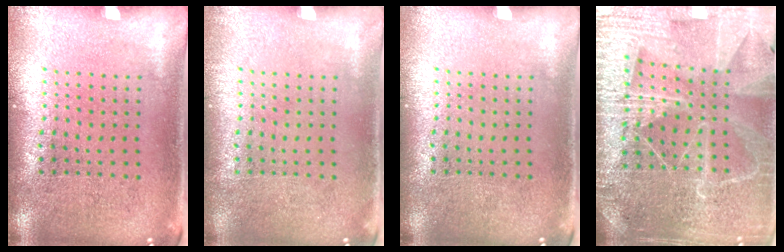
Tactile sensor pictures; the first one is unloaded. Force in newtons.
{"total": 0.0}
{"total": 0.0}
{"total": 4.9, "press": 4.5, "slide": 2.0}